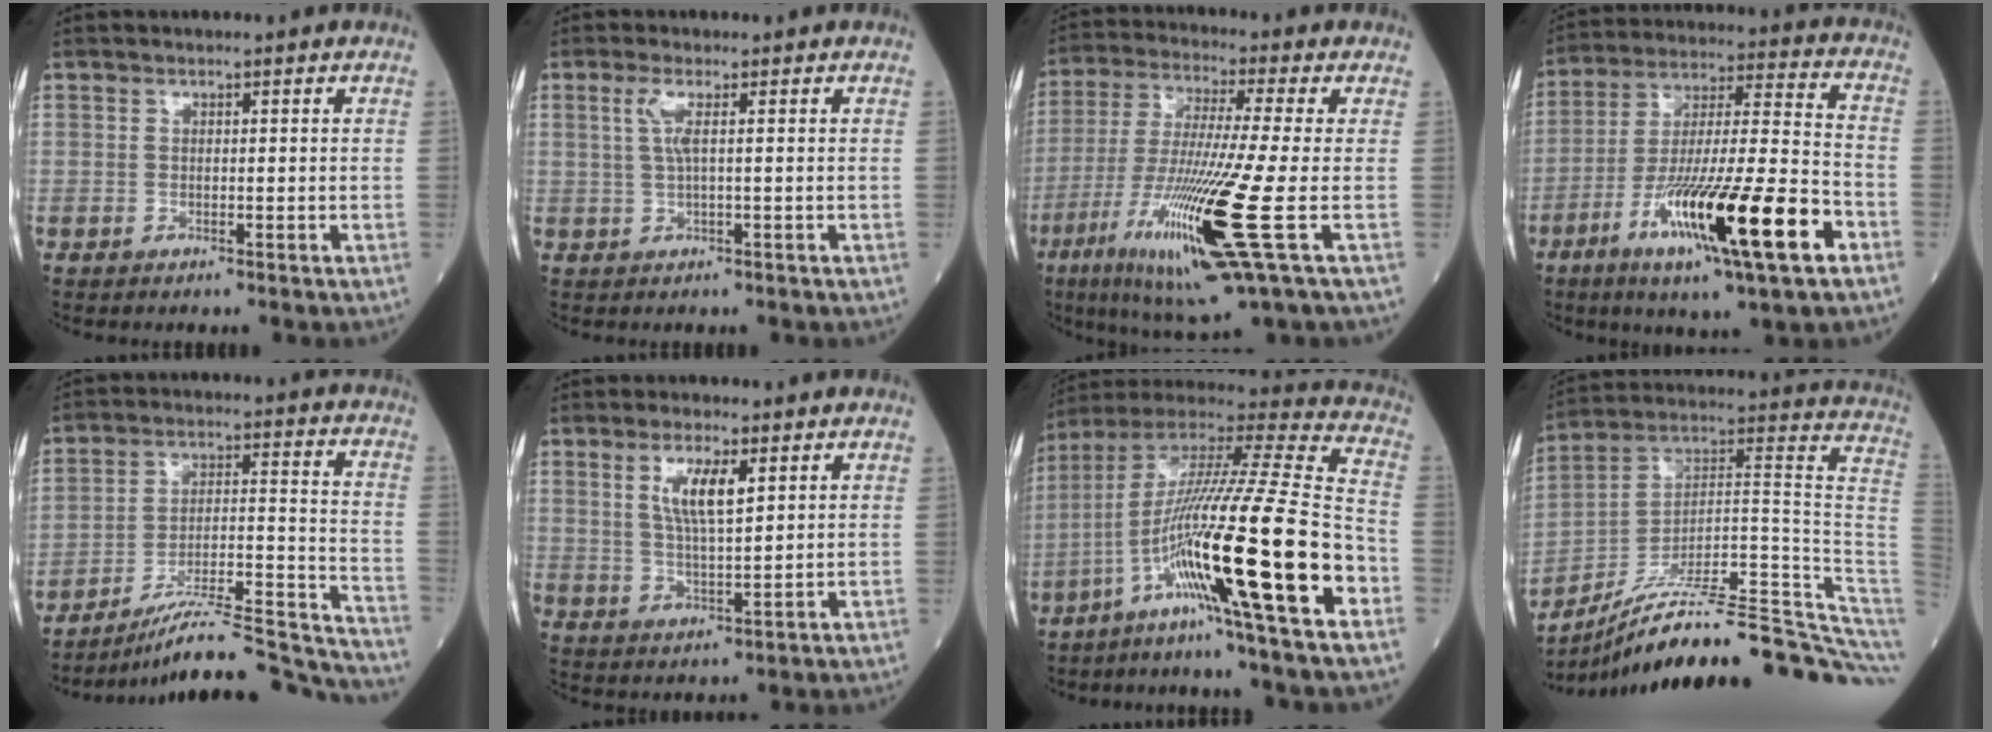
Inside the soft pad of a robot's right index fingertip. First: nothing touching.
{"total": 2.7, "force": [0.7, 0.1, 2.6], "torque": [-0.066, 0.005, 0.016]}
{"total": 17.5, "force": [-6.2, -0.9, 16.4], "torque": [-0.338, -0.045, -0.122]}
{"total": 21.7, "force": [-9.7, 1.4, 19.4], "torque": [-0.332, -0.033, -0.167]}
{"total": 20.8, "force": [-19.6, -0.2, 7.0], "torque": [-0.078, 0.017, -0.294]}
{"total": 6.4, "force": [2.6, 1.2, 5.8], "torque": [-0.115, -0.003, 0.050]}
{"total": 25.7, "force": [-9.2, -0.3, 24.0], "torque": [-0.431, -0.036, -0.174]}
{"total": 27.9, "force": [-21.9, 2.1, 17.1], "torque": [-0.153, 0.039, -0.330]}